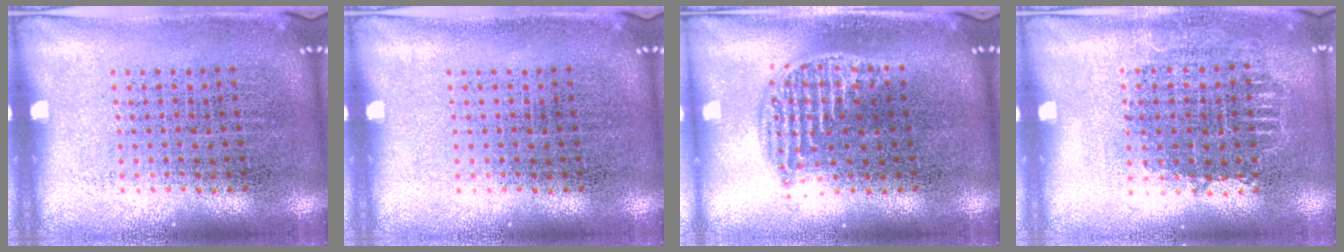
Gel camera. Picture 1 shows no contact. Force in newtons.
{"total": 0.0}
{"total": 1.2, "press": 1.1, "slide": 0.5}
{"total": 0.7, "press": 0.7, "slide": 0.3}